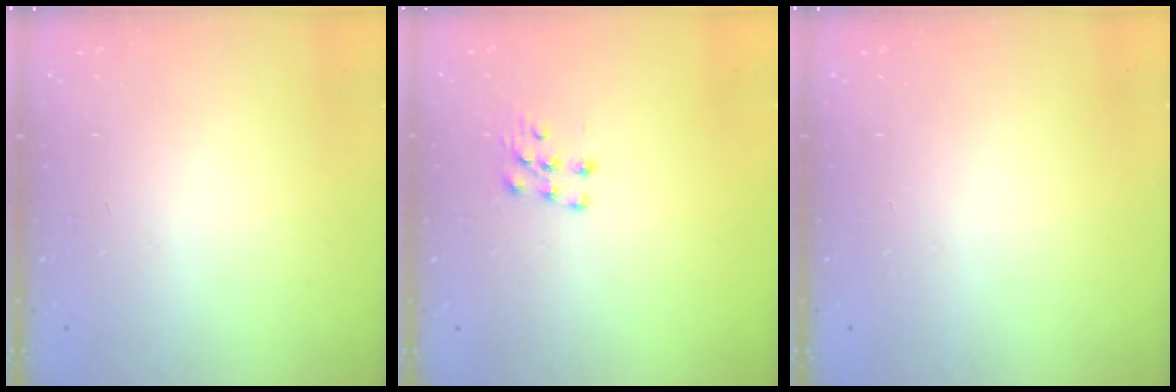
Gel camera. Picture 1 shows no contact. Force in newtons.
{"total": 7.0, "press": 7.0, "slide": 0.7}
{"total": 0.0}